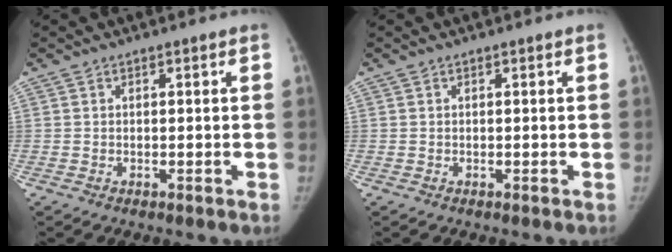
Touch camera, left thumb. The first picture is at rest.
{"total": 0.0}